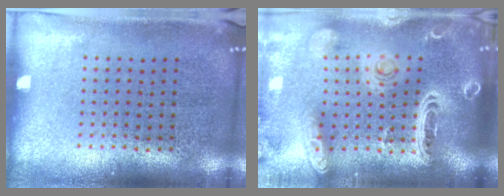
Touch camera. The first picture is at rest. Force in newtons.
{"total": 3.5, "press": 2.8, "slide": 2.1}